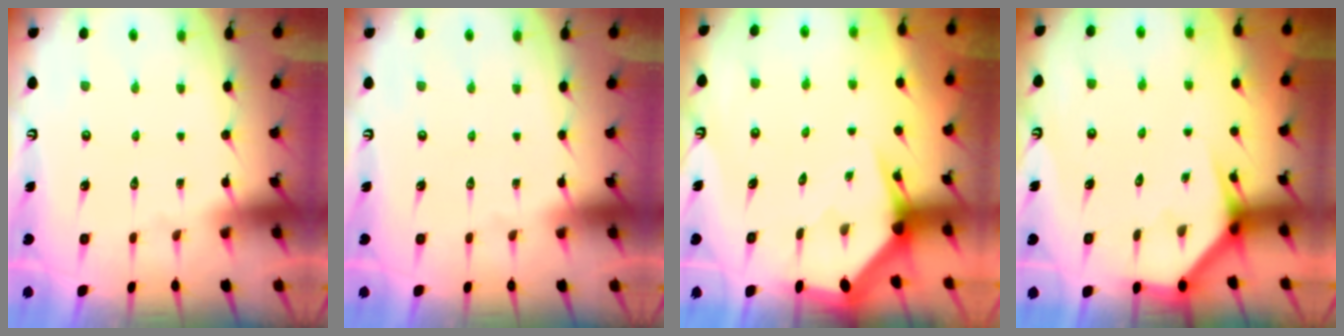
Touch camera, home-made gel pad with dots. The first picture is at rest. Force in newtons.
{"total": 0.0}
{"total": 3.8, "press": 3.8, "slide": 0.2}
{"total": 3.4, "press": 3.4, "slide": 0.2}